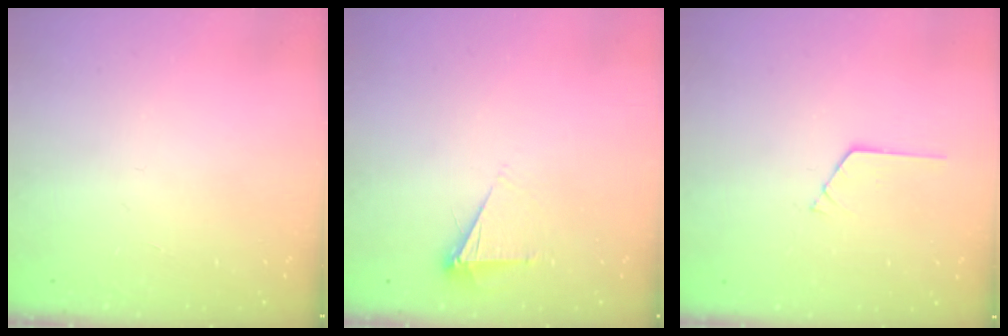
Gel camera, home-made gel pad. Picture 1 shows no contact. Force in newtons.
{"total": 3.4, "press": 3.3, "slide": 0.5}
{"total": 0.7, "press": 0.7, "slide": 0.1}